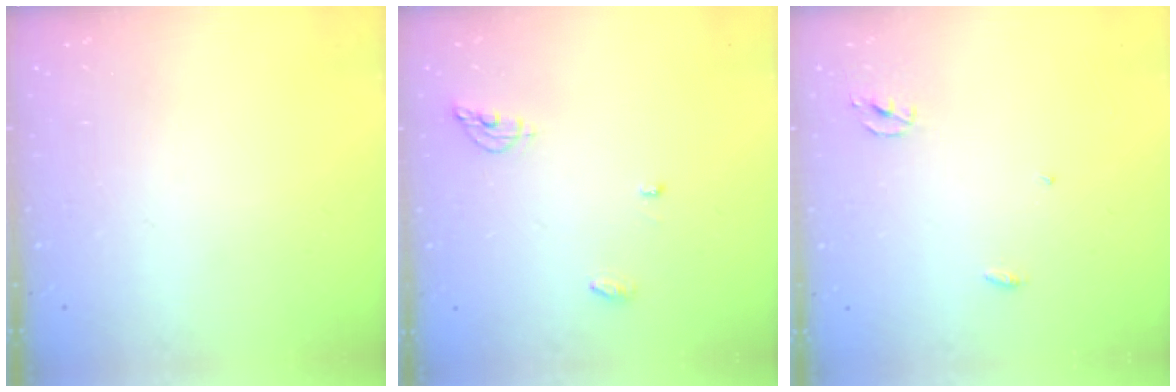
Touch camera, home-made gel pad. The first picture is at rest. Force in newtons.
{"total": 6.0, "press": 6.0, "slide": 0.4}
{"total": 2.5, "press": 2.5, "slide": 0.1}